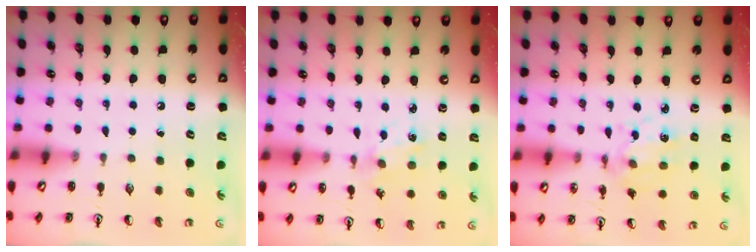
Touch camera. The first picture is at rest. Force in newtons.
{"total": 1.1, "press": 1.1, "slide": 0.2}
{"total": 5.2, "press": 5.0, "slide": 1.5}